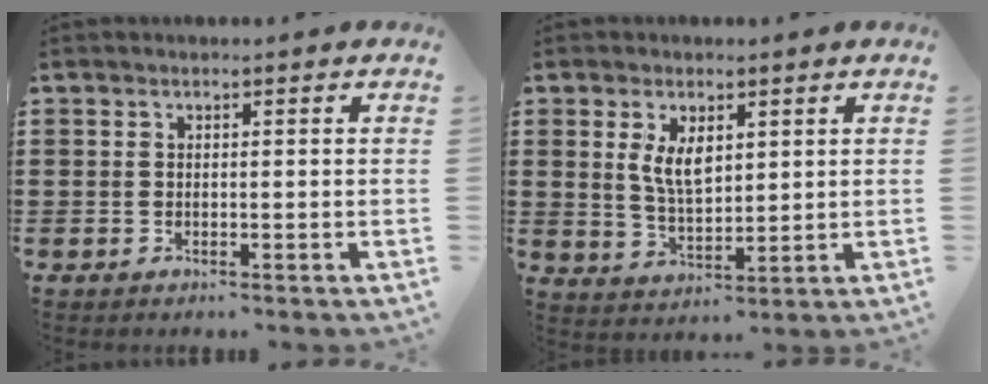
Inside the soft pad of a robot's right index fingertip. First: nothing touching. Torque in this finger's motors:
{"motor_torque": [0.26, 0.16, 0.19, 0.13]}